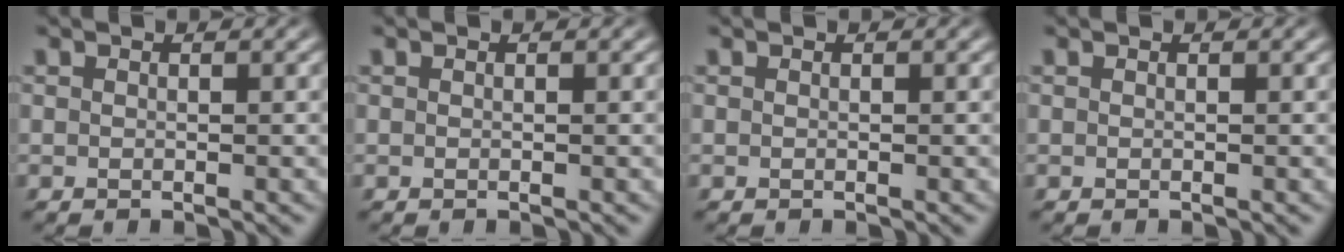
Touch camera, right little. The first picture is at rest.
{"total": 0.0}
{"total": 0.0}
{"total": 0.0}